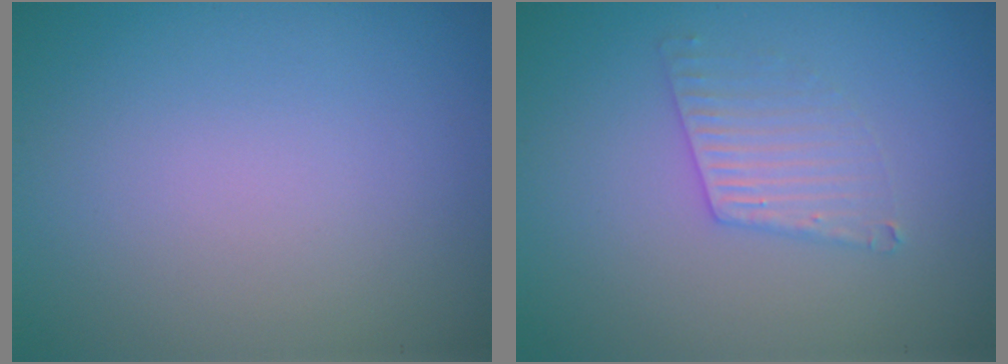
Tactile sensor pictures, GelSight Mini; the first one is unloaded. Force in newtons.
{"total": 2.1, "press": 2.1, "slide": 0.3}